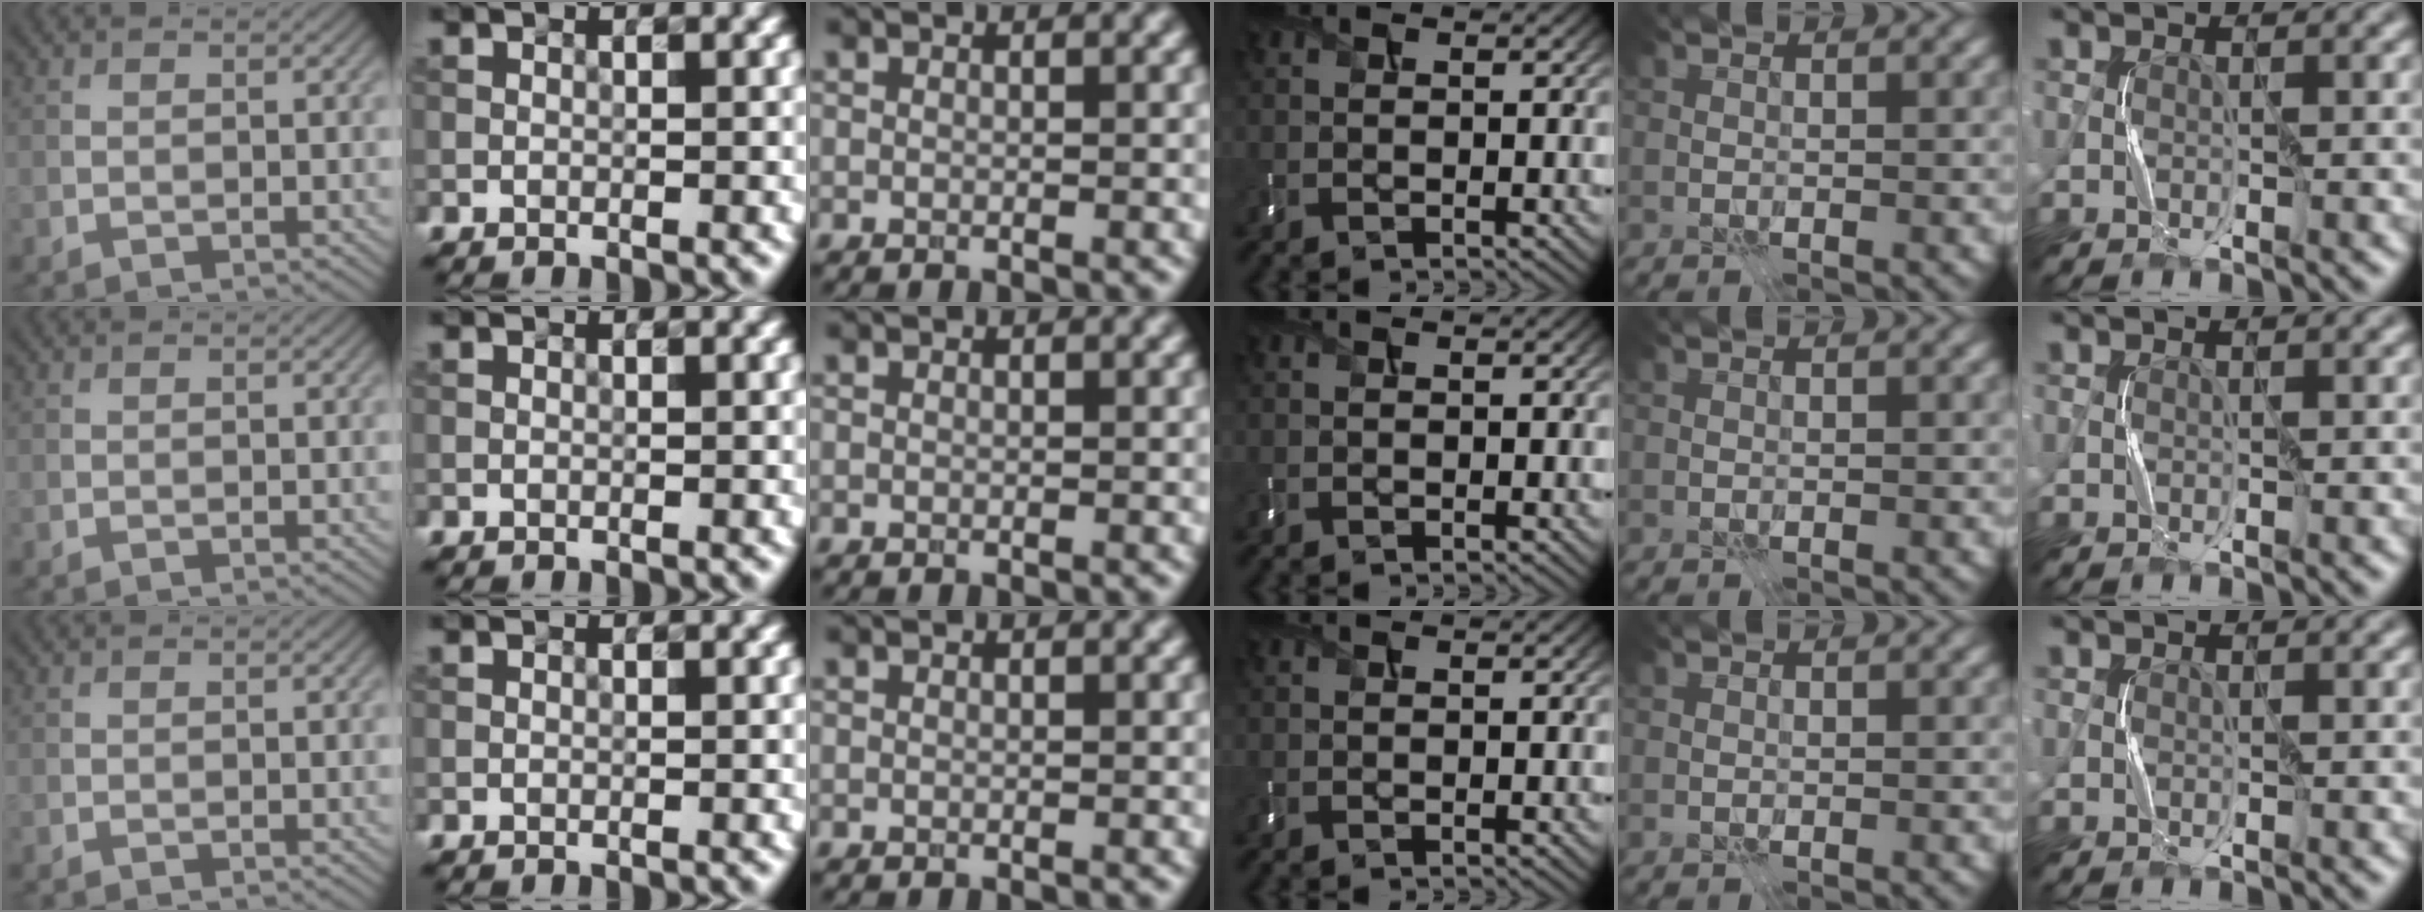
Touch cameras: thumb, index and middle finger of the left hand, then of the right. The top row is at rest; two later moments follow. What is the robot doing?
{"motion": "press", "object": "memory foam"}